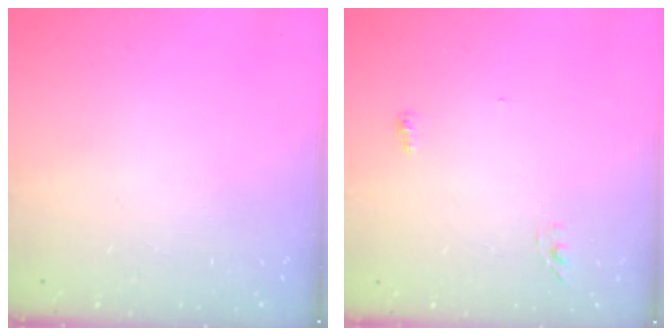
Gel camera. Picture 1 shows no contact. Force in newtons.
{"total": 3.2, "press": 2.9, "slide": 1.5}